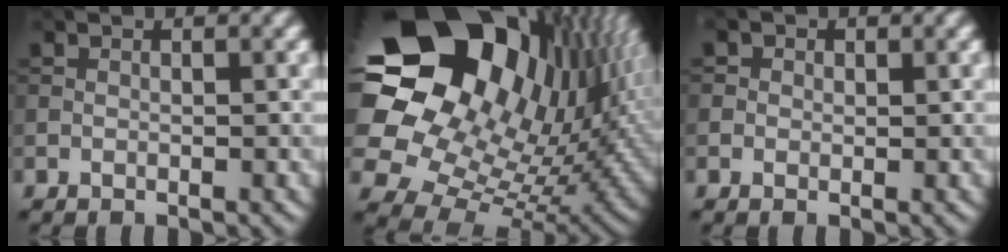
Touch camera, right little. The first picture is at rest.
{"total": 19.5, "force": [7.2, 13.3, 12.3], "torque": [-0.276, 0.021, 0.152]}
{"total": 1.3, "force": [-0.7, -0.6, -0.9], "torque": [0.021, -0.005, -0.022]}